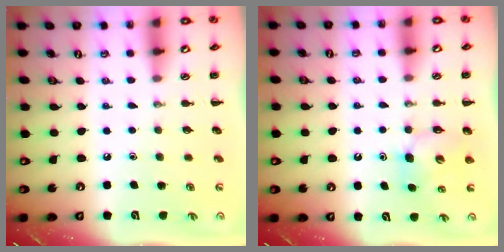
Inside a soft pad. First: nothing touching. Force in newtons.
{"total": 5.1, "press": 5.0, "slide": 1.0}